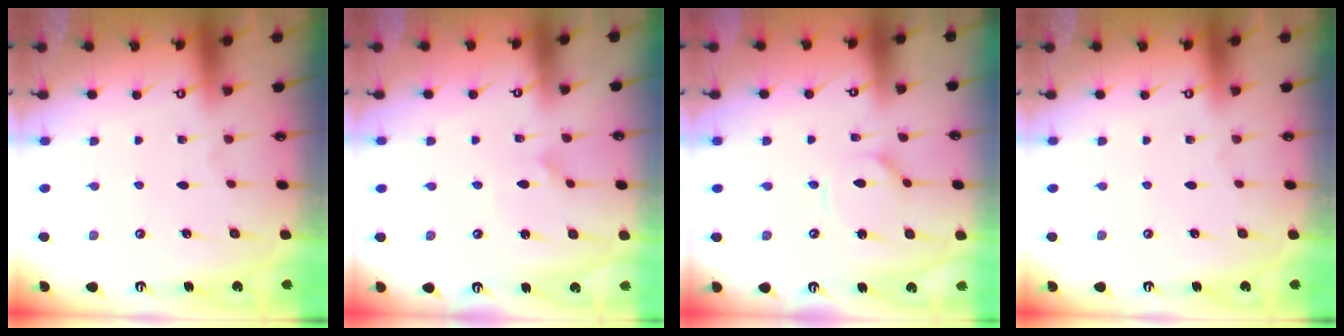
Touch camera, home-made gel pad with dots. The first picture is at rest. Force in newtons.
{"total": 2.8, "press": 2.7, "slide": 0.3}
{"total": 2.8, "press": 2.8, "slide": 0.3}
{"total": 0.0}